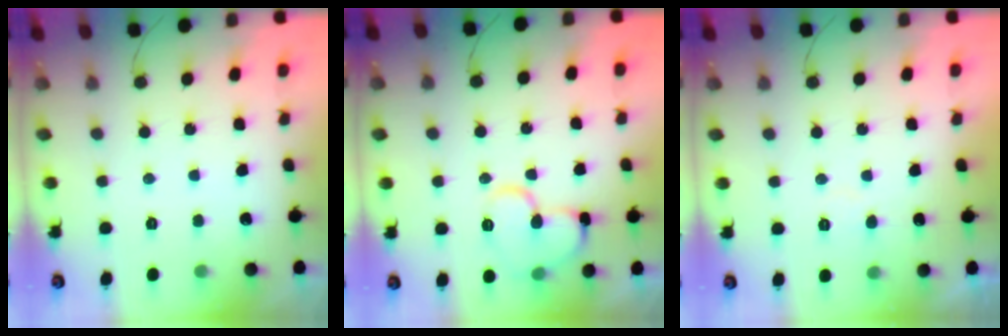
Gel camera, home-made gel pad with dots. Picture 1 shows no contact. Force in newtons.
{"total": 12.1, "press": 12.0, "slide": 1.4}
{"total": 4.7, "press": 4.7, "slide": 0.2}